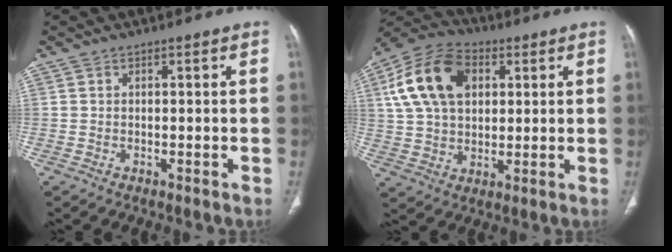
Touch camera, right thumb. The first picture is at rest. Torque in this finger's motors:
{"motor_torque": [0.14, 1.98, 0.69, -0.56, 0.16]}